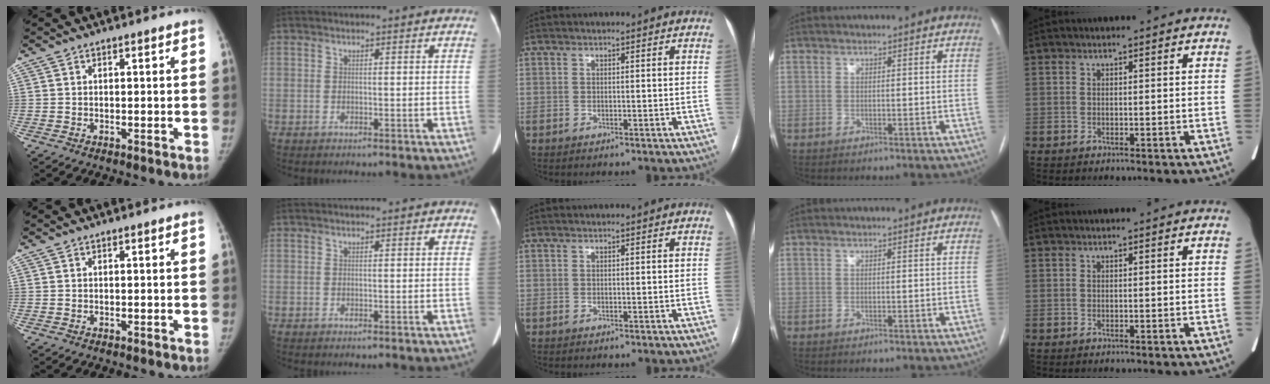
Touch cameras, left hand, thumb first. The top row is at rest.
{}